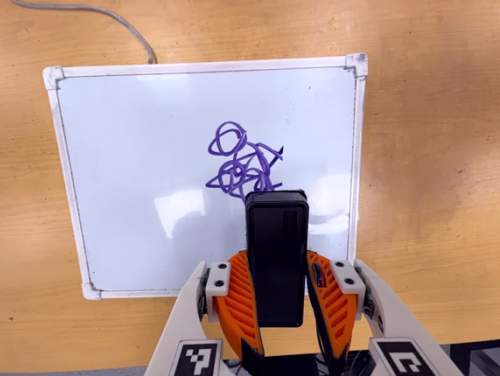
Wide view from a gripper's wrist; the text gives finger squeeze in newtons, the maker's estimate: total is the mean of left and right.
{"total": 6.6, "left": 5.1, "right": 8.1}